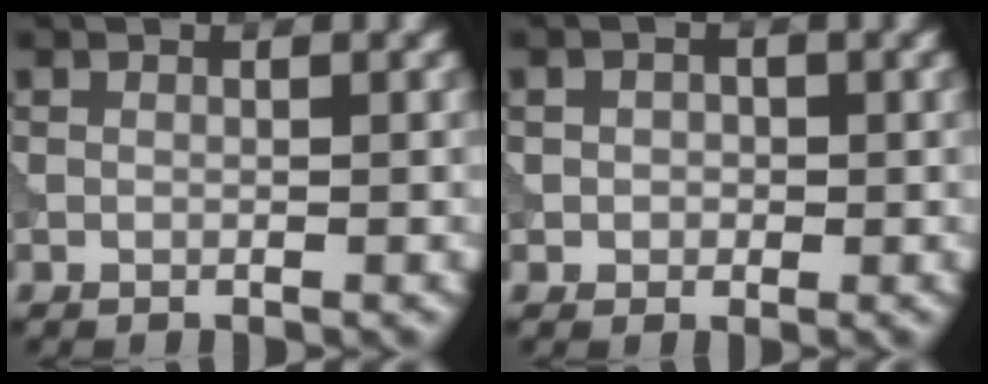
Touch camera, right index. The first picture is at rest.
{"total": 1.5, "force": [0.1, 1.3, 0.7], "torque": [-0.011, 0.002, -0.007]}